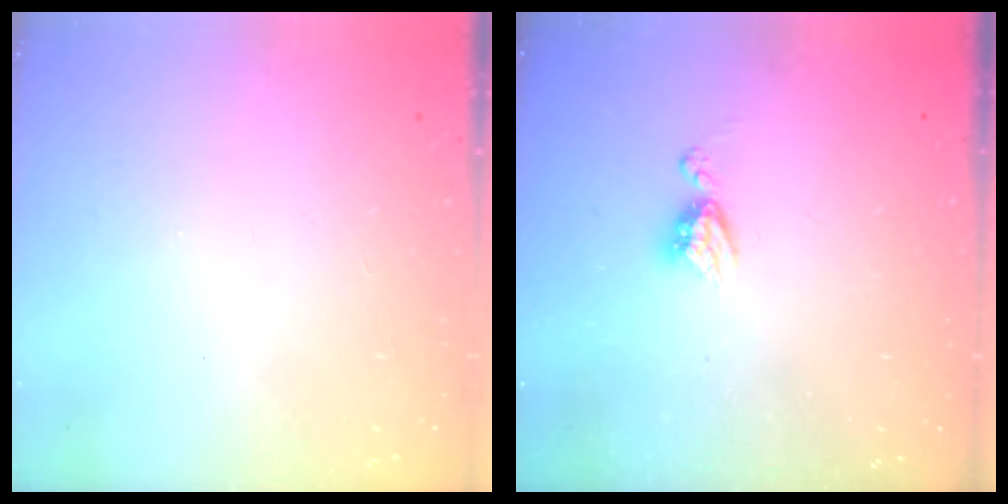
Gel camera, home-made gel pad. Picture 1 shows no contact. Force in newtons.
{"total": 5.3, "press": 5.3, "slide": 0.5}